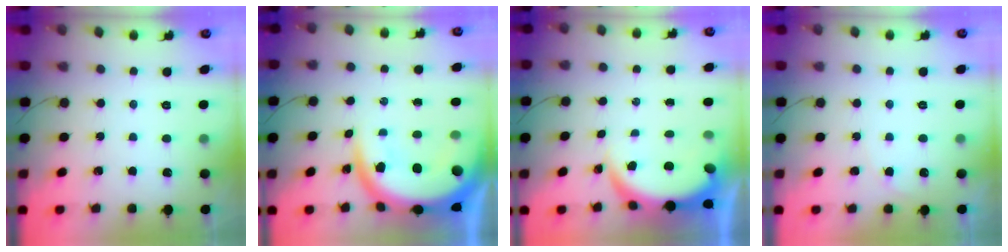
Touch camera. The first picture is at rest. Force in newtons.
{"total": 18.0, "press": 17.9, "slide": 1.6}
{"total": 5.0, "press": 4.9, "slide": 0.5}
{"total": 3.5, "press": 3.5, "slide": 0.2}